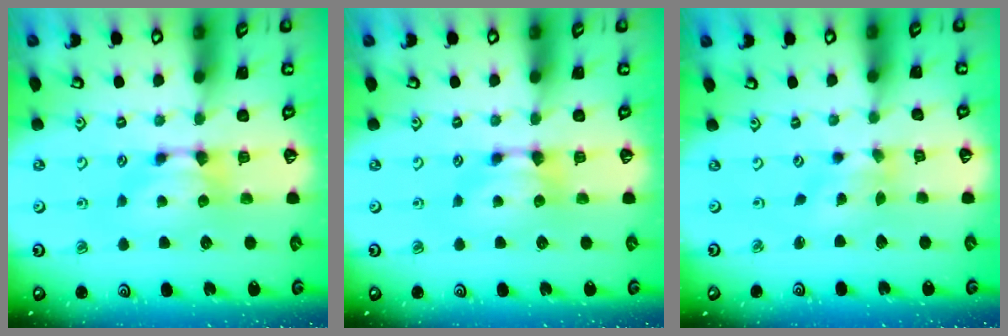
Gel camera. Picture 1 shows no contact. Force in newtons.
{"total": 0.0}
{"total": 1.2, "press": 0.3, "slide": 1.2}